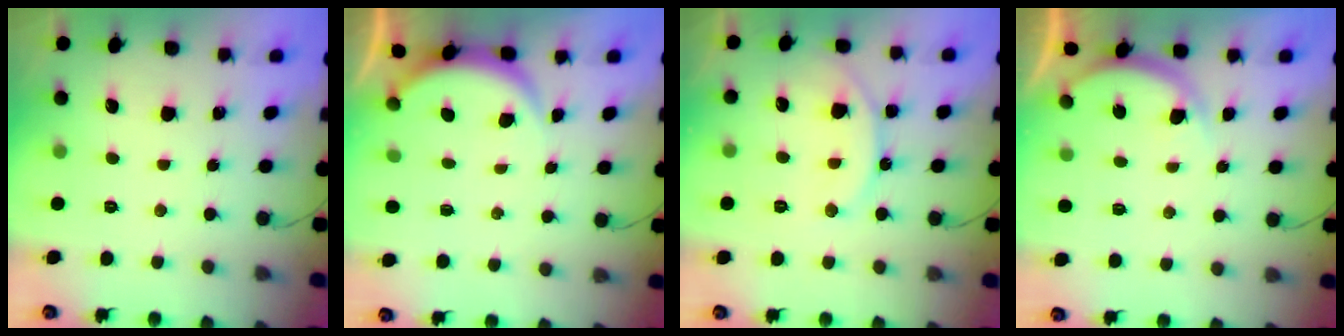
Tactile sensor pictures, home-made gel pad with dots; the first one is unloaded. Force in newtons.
{"total": 2.9, "press": 2.8, "slide": 0.6}
{"total": 12.7, "press": 12.6, "slide": 1.5}
{"total": 4.6, "press": 4.5, "slide": 0.4}